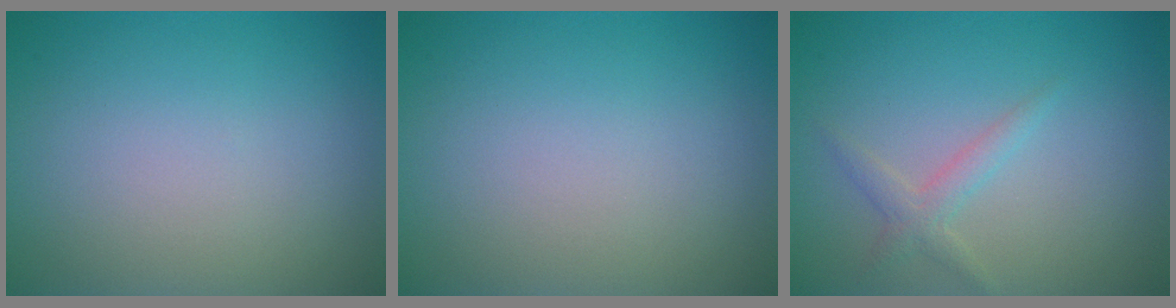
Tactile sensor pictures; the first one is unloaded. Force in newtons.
{"total": 0.0}
{"total": 1.7, "press": 1.6, "slide": 0.1}